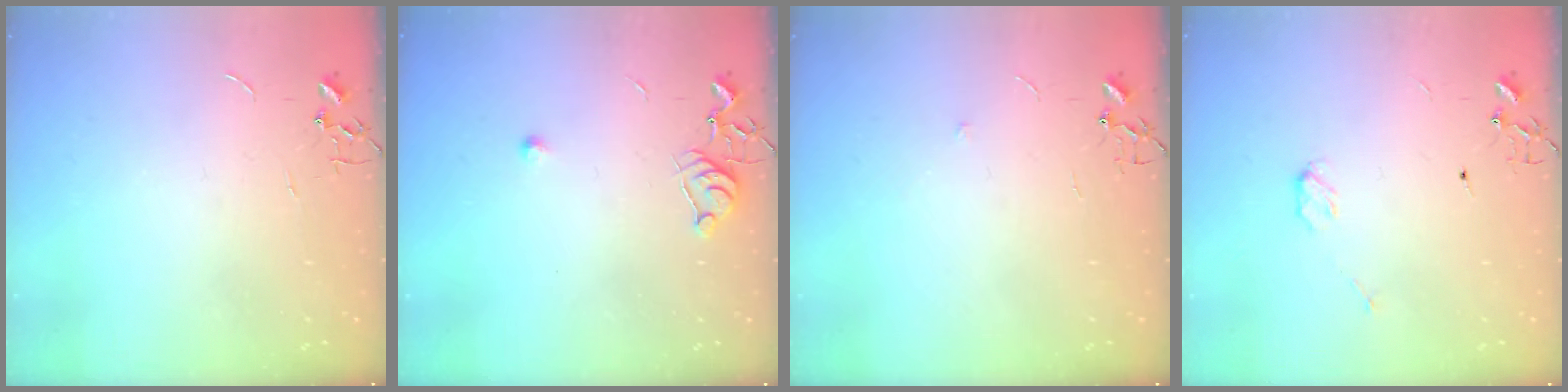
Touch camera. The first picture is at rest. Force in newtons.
{"total": 6.3, "press": 6.2, "slide": 0.8}
{"total": 4.5, "press": 4.0, "slide": 2.2}
{"total": 4.0, "press": 3.9, "slide": 0.3}